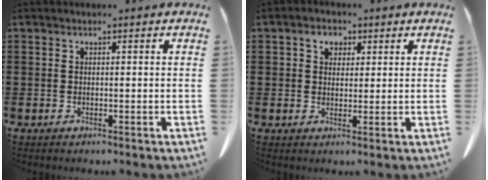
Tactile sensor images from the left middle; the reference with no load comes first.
{"total": 2.8, "force": [1.6, 1.9, 1.2], "torque": [-0.022, 0.006, 0.026]}